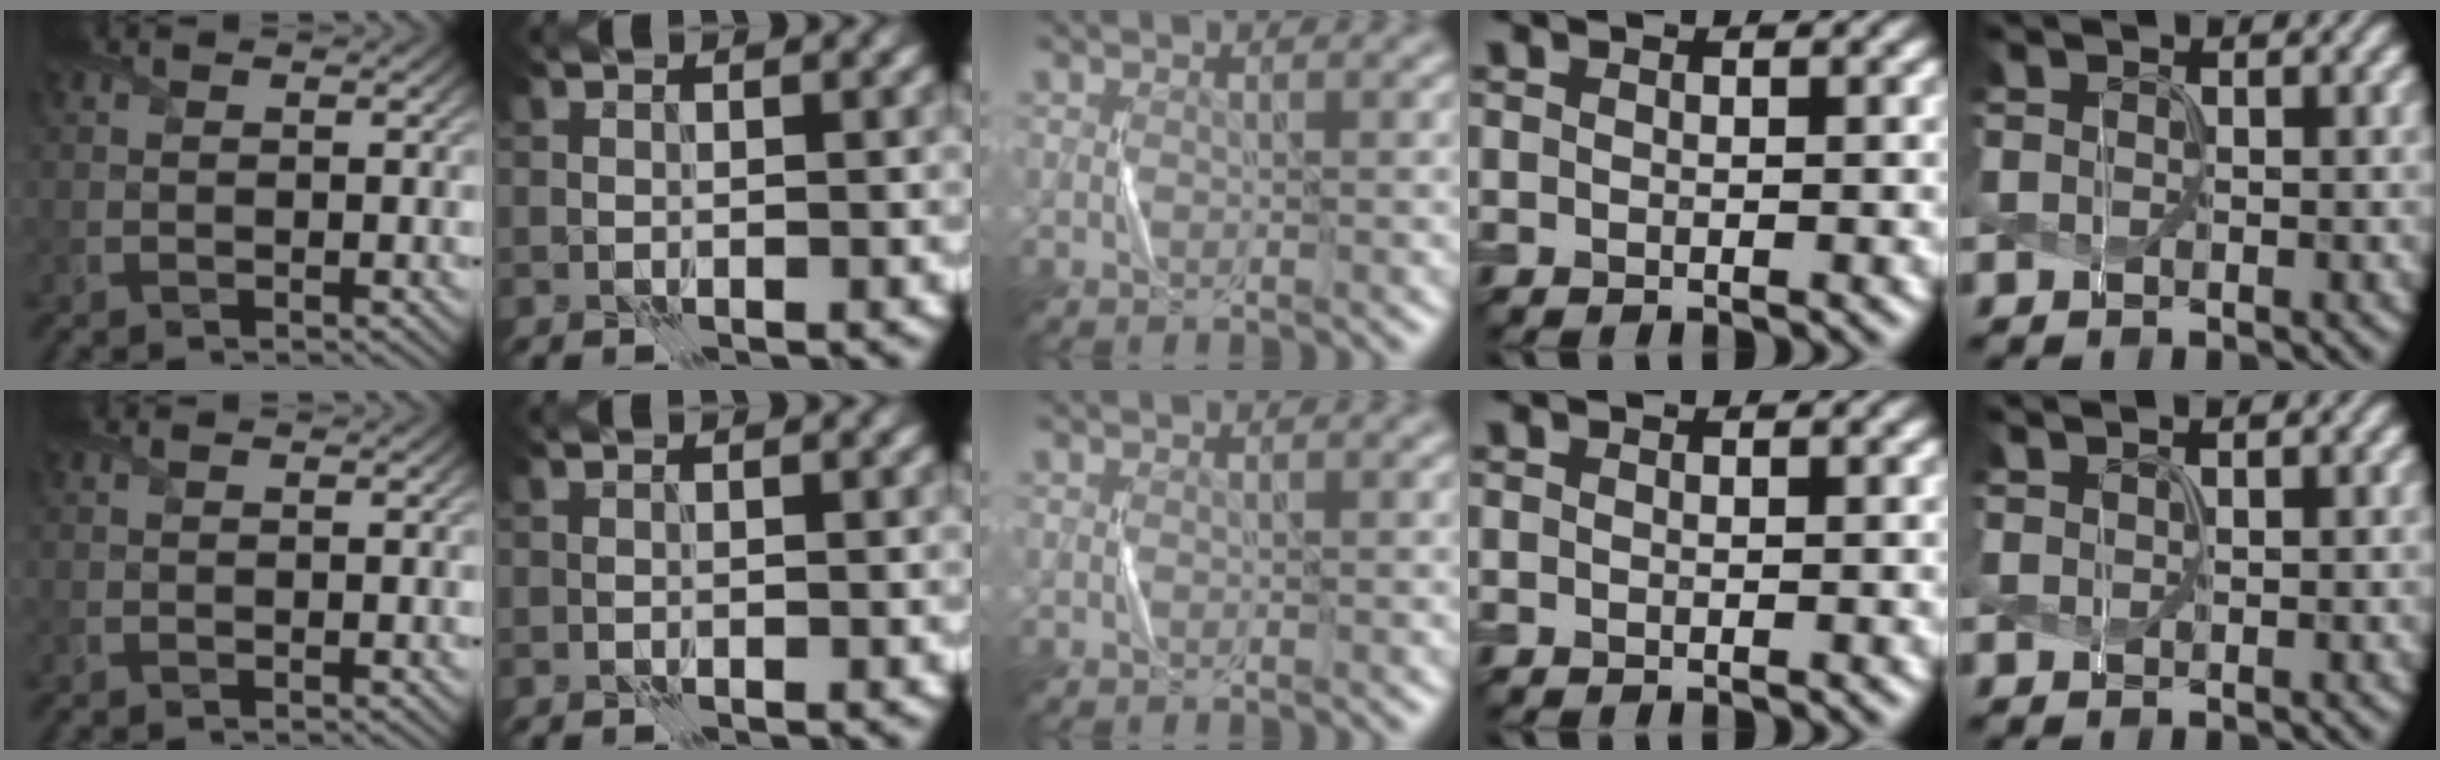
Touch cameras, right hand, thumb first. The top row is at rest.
{"little": {"total": 1.2, "force": [1.0, 0.3, 0.7], "torque": [-0.006, -0.004, 0.010]}}